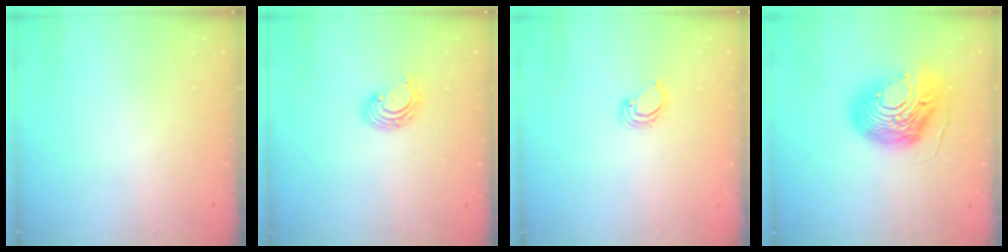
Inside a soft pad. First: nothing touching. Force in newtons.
{"total": 2.7, "press": 2.7, "slide": 0.3}
{"total": 2.9, "press": 2.9, "slide": 0.3}
{"total": 21.5, "press": 21.4, "slide": 2.2}